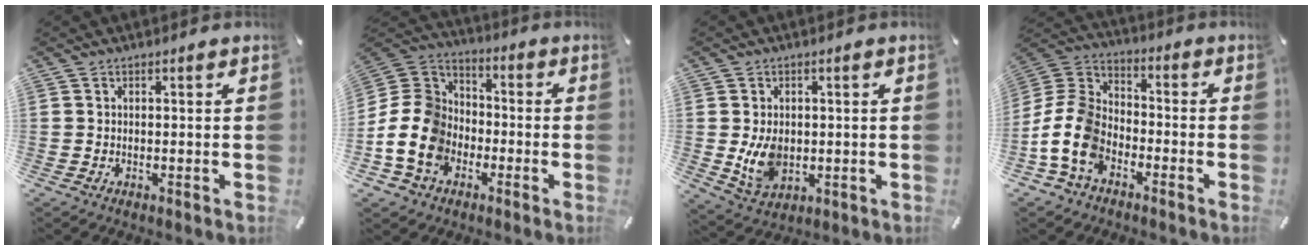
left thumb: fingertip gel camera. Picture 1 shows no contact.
{"total": 15.3, "force": [-5.4, 12.6, 6.7], "torque": [-0.159, 0.032, -0.097]}
{"total": 7.5, "force": [-0.2, 5.9, 4.7], "torque": [-0.093, -0.007, -0.006]}
{"total": 12.5, "force": [-6.4, 8.6, 6.4], "torque": [-0.151, 0.027, -0.122]}